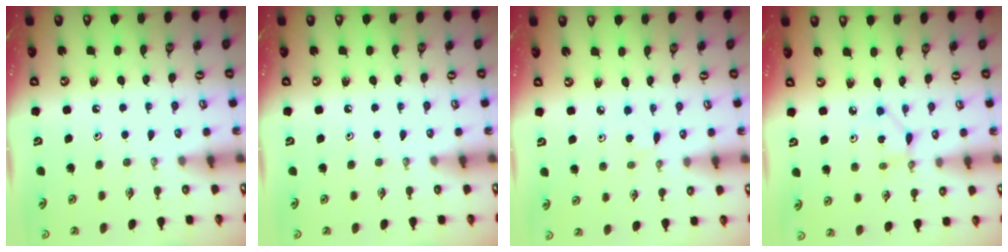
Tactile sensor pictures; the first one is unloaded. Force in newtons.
{"total": 0.0}
{"total": 2.9, "press": 2.9, "slide": 0.1}
{"total": 2.3, "press": 2.3, "slide": 0.0}